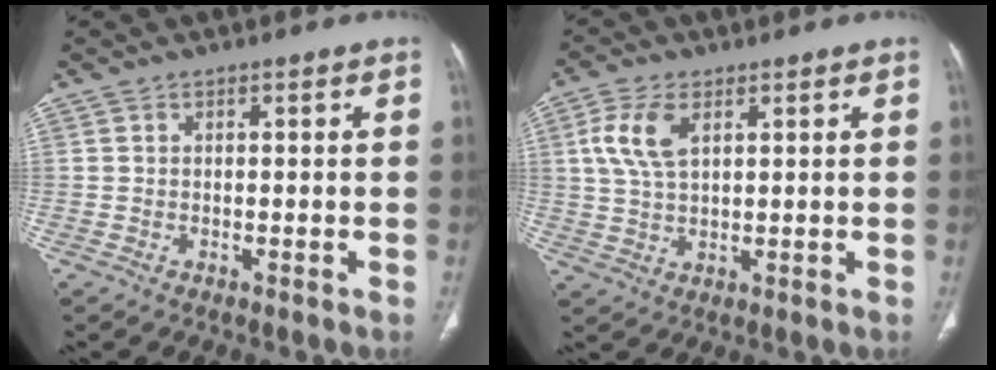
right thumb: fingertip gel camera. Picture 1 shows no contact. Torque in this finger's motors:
{"motor_torque": [-1.00, 1.05, 0.44, -0.34, 0.27]}